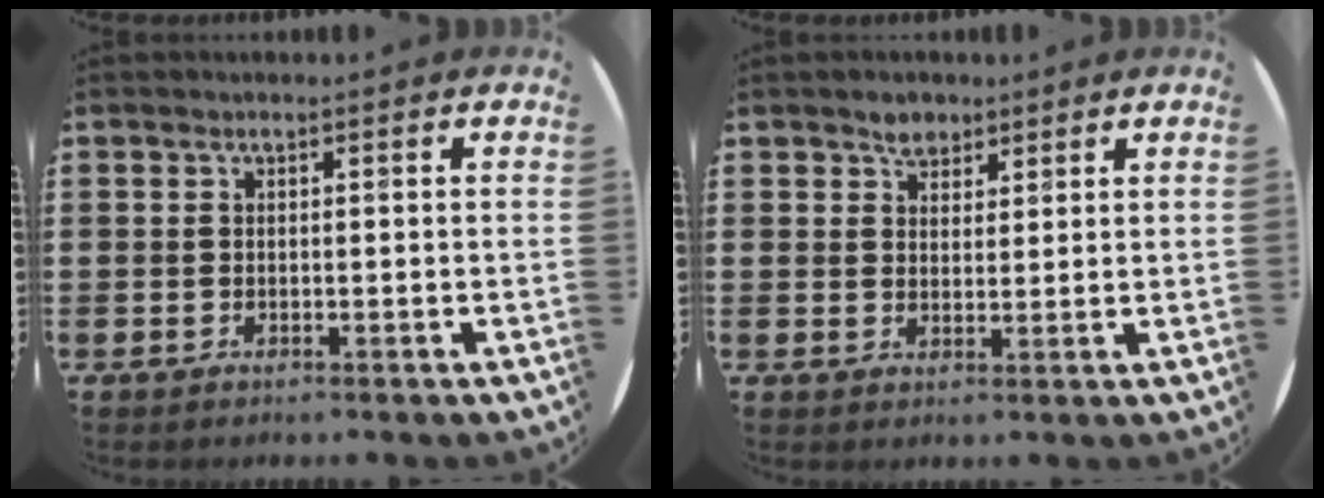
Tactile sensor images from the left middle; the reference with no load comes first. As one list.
[{"total": 2.7, "force": [2.2, 1.5, 0.4], "torque": [0.005, -0.003, 0.040]}]